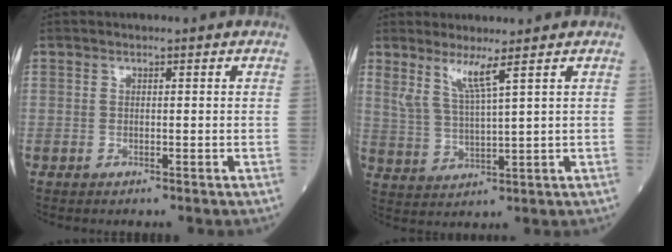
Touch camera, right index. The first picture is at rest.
{"total": 5.1, "force": [3.3, -0.5, 3.9], "torque": [-0.081, -0.012, 0.068]}